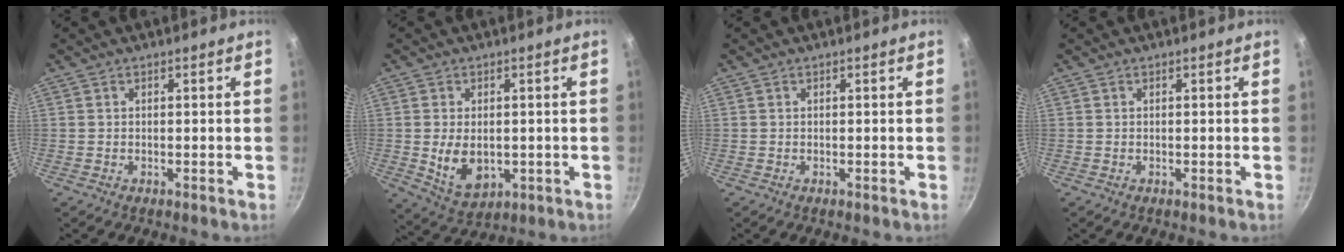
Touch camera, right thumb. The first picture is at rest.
{"total": 8.2, "force": [-0.5, 5.5, 6.1], "torque": [-0.094, -0.012, 0.009]}
{"total": 0.0}
{"total": 0.0}